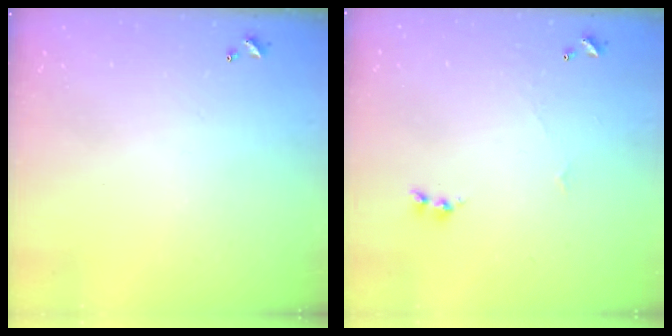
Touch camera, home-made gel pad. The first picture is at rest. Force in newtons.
{"total": 1.6, "press": 1.6, "slide": 0.2}